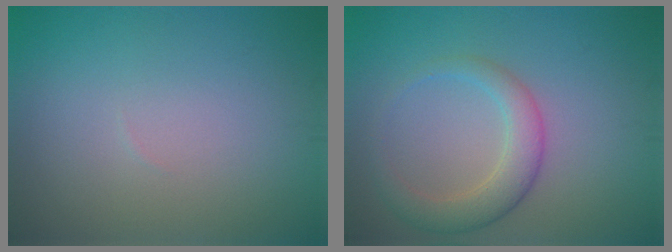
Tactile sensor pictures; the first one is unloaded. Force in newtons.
{"total": 3.5, "press": 3.5, "slide": 0.2}